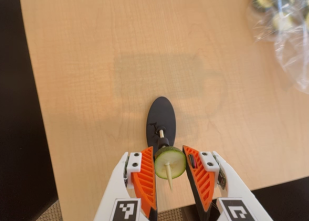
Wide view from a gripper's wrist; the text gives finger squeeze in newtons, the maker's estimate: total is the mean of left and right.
{"total": 8.8, "left": 8.8, "right": 8.8}